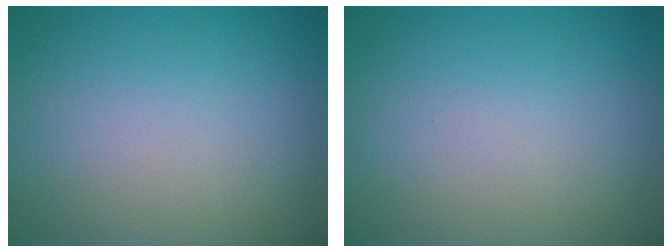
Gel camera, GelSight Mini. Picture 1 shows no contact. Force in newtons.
{"total": 0.0}